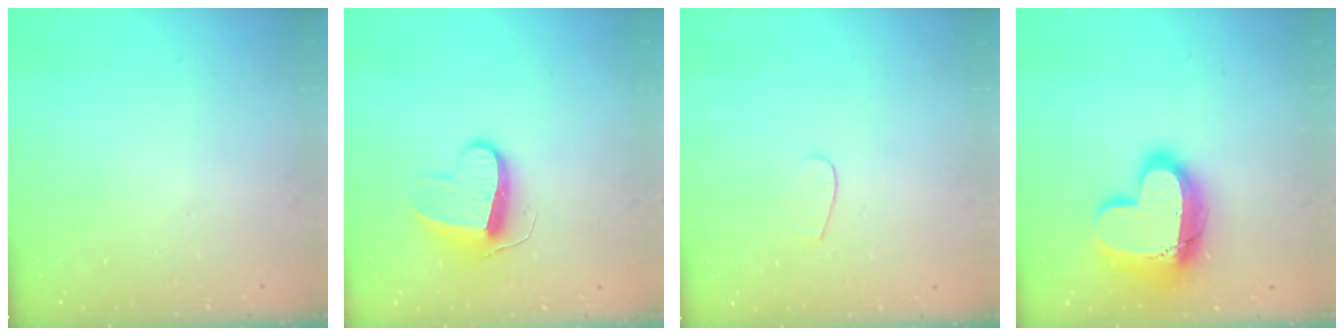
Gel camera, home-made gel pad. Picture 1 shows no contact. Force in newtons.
{"total": 10.6, "press": 10.6, "slide": 0.2}
{"total": 3.3, "press": 3.3, "slide": 0.2}
{"total": 23.1, "press": 23.0, "slide": 1.7}